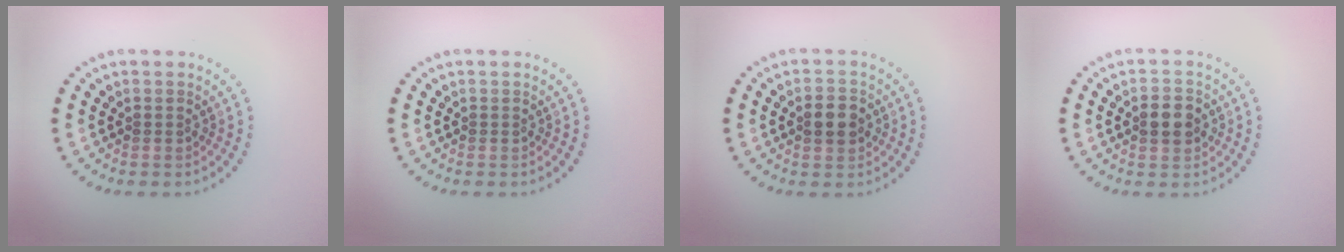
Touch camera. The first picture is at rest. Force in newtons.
{"total": 0.0}
{"total": 2.9, "press": 2.9, "slide": 0.1}
{"total": 2.9, "press": 2.9, "slide": 0.1}